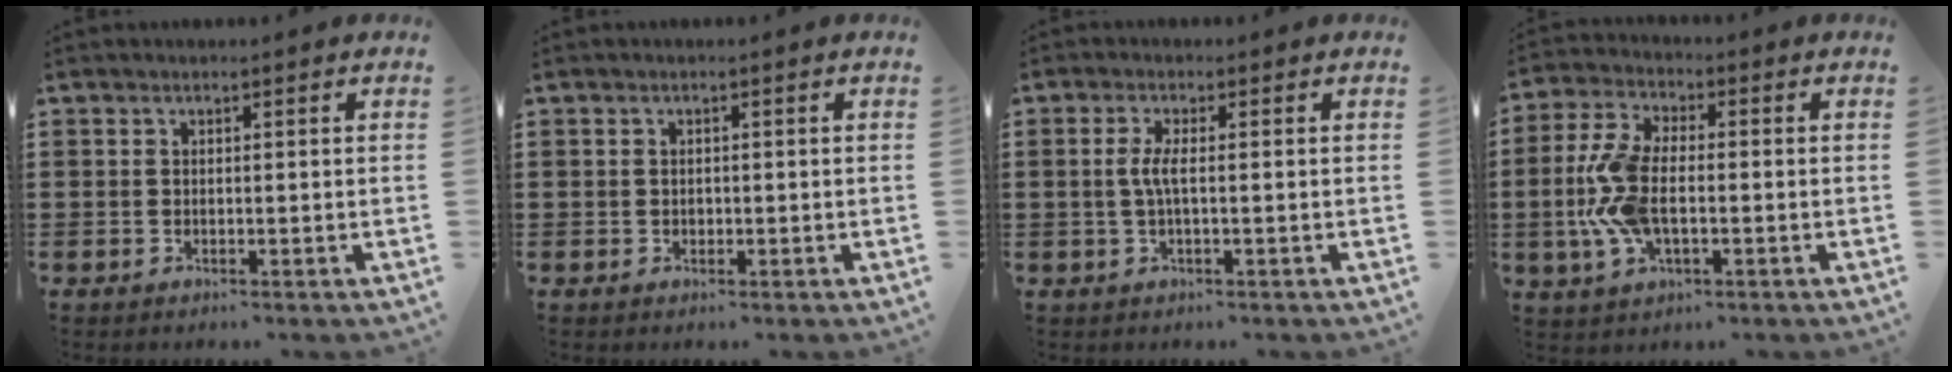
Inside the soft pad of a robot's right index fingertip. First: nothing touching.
{"total": 0.7, "force": [0.1, 0.6, 0.2], "torque": [-0.006, 0.003, 0.003]}
{"total": 2.9, "force": [-0.2, 0.4, 2.9], "torque": [-0.070, -0.008, -0.009]}
{"total": 9.5, "force": [-1.1, 4.7, 8.2], "torque": [-0.207, -0.010, -0.031]}